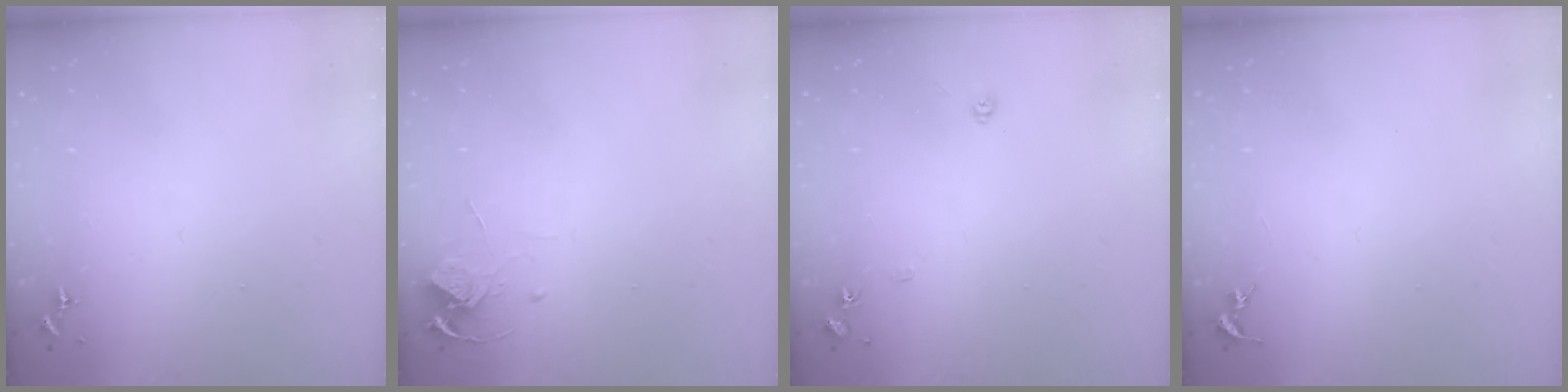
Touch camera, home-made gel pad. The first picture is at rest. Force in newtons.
{"total": 5.8, "press": 5.8, "slide": 0.3}
{"total": 6.6, "press": 6.5, "slide": 0.7}
{"total": 0.0}